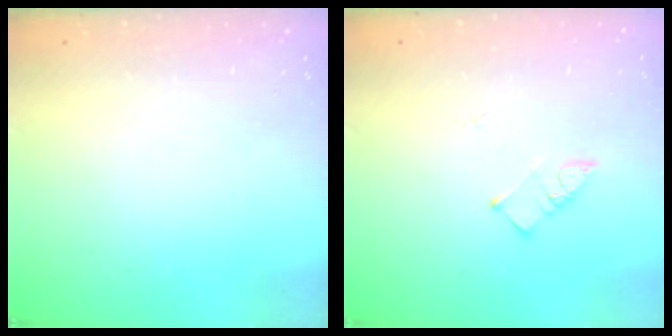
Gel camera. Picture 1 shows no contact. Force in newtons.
{"total": 3.6, "press": 3.5, "slide": 0.4}